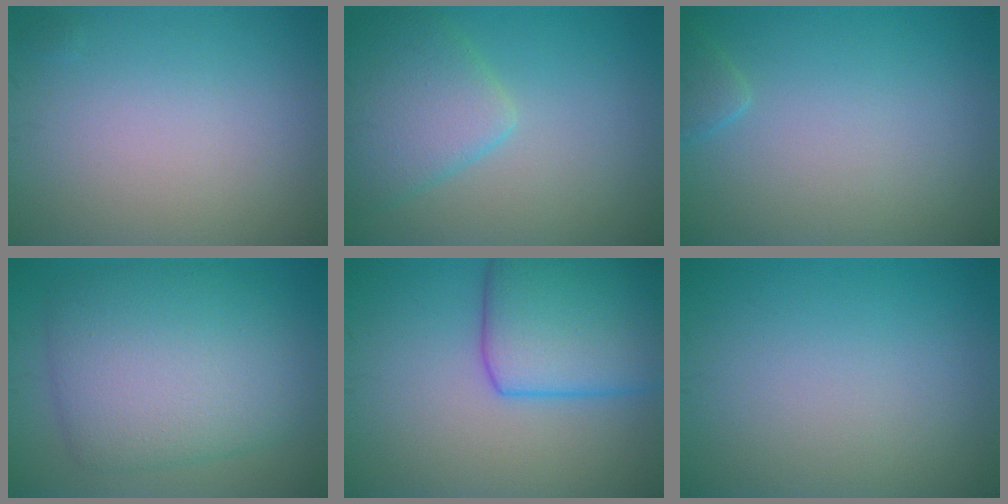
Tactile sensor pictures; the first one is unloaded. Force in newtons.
{"total": 5.0, "press": 5.0, "slide": 0.3}
{"total": 1.1, "press": 1.1, "slide": 0.1}
{"total": 9.2, "press": 9.2, "slide": 0.2}
{"total": 8.4, "press": 8.4, "slide": 0.5}
{"total": 0.0}